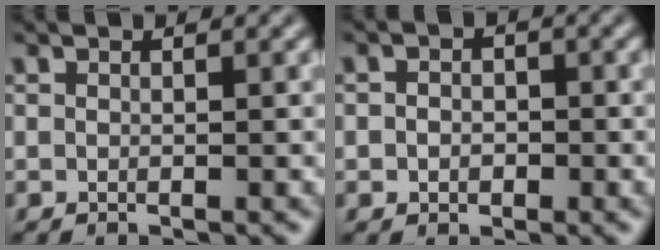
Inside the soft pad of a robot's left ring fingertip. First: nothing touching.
{"total": 2.0, "force": [-0.2, 1.7, 0.9], "torque": [0.003, 0.002, -0.016]}